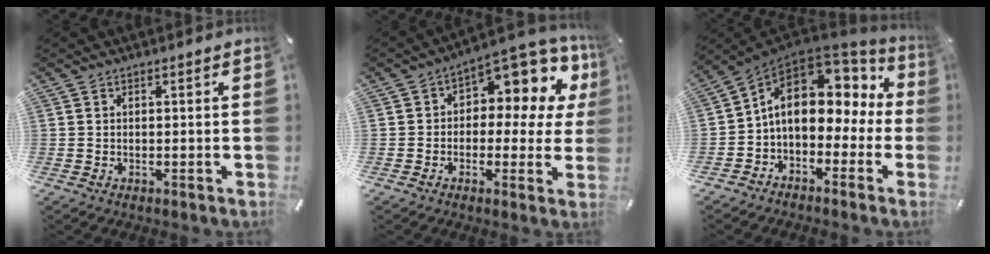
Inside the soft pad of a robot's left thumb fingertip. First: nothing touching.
{"total": 9.9, "force": [4.4, 5.8, 6.7], "torque": [-0.085, -0.045, 0.074]}
{"total": 12.4, "force": [1.8, 8.7, 8.6], "torque": [-0.158, -0.002, 0.029]}